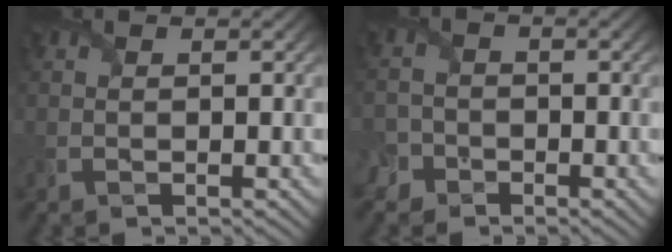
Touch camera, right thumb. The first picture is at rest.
{"total": 2.9, "force": [-1.8, 2.3, 0.3], "torque": [0.001, 0.003, -0.043]}